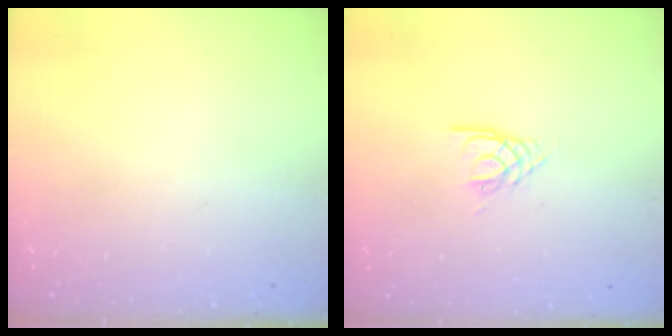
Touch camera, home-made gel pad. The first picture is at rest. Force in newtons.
{"total": 2.5, "press": 2.4, "slide": 0.4}